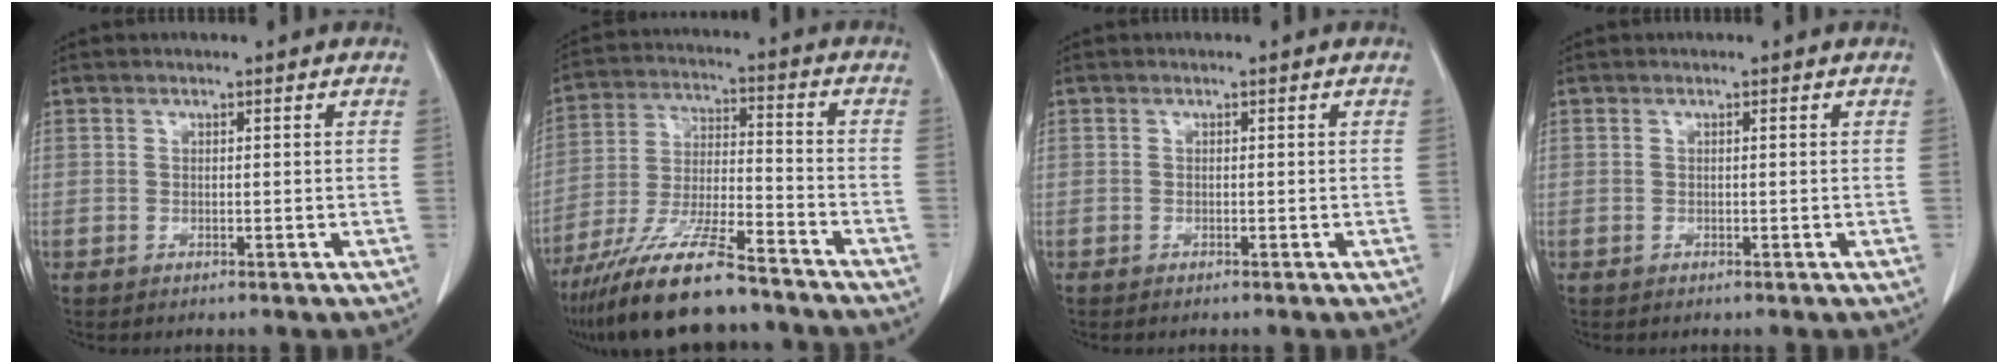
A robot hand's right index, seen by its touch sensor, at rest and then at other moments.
{"total": 14.5, "force": [-11.8, 1.7, 8.3], "torque": [-0.162, -0.026, -0.204]}
{"total": 0.6, "force": [-0.5, 0.0, 0.3], "torque": [-0.011, -0.001, -0.007]}
{"total": 0.0}